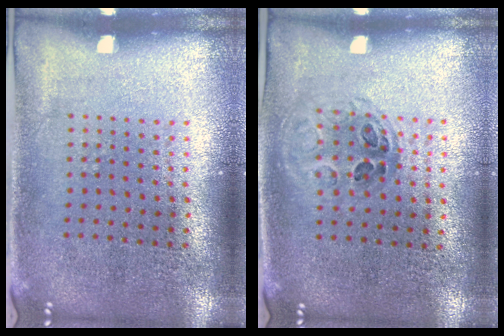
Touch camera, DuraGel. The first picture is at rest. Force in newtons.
{"total": 0.9, "press": 0.9, "slide": 0.2}